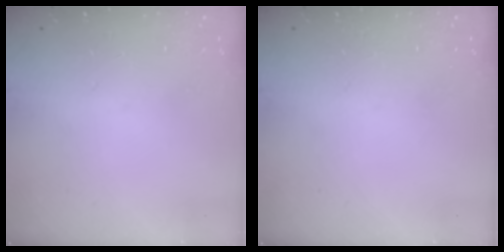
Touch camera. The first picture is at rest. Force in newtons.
{"total": 0.0}